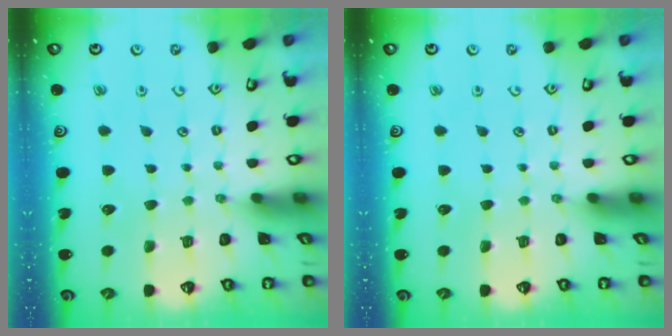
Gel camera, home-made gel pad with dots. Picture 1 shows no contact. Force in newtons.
{"total": 0.0}